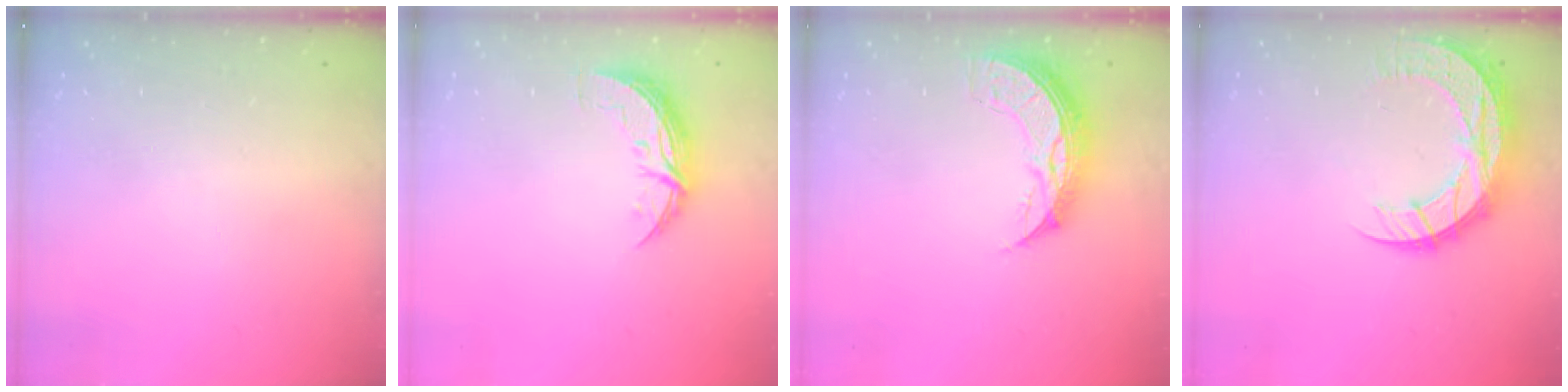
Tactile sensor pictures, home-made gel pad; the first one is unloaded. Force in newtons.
{"total": 9.2, "press": 9.2, "slide": 0.1}
{"total": 9.2, "press": 9.2, "slide": 0.7}
{"total": 12.2, "press": 12.2, "slide": 0.9}